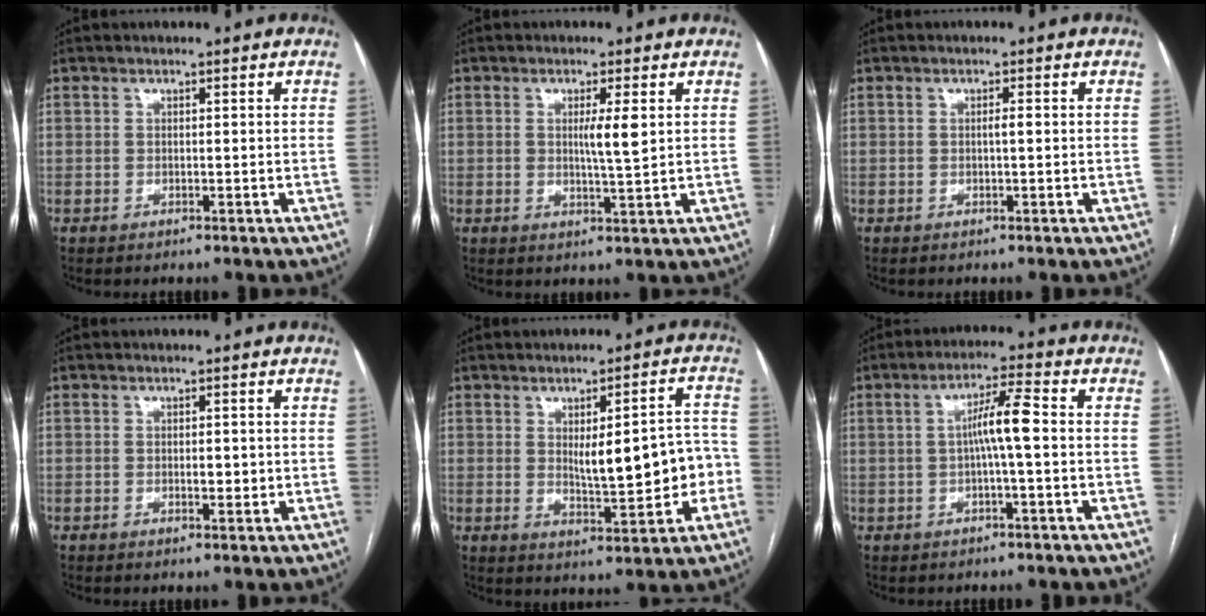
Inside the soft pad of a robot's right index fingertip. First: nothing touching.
{"total": 3.9, "force": [0.9, 0.0, 3.8], "torque": [-0.065, -0.005, 0.013]}
{"total": 0.9, "force": [0.1, 0.1, 0.9], "torque": [-0.016, 0.001, 0.002]}
{"total": 1.9, "force": [-0.2, 0.9, 1.6], "torque": [-0.026, 0.000, 0.000]}
{"total": 10.9, "force": [-0.7, 3.2, 10.4], "torque": [-0.139, 0.019, 0.005]}
{"total": 6.0, "force": [0.1, 0.4, 5.9], "torque": [-0.106, 0.016, 0.002]}